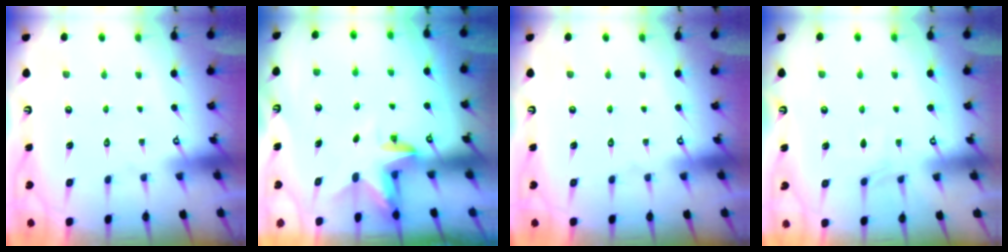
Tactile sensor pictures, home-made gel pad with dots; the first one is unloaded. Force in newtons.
{"total": 3.2, "press": 3.2, "slide": 0.1}
{"total": 0.0}
{"total": 3.0, "press": 3.0, "slide": 0.5}